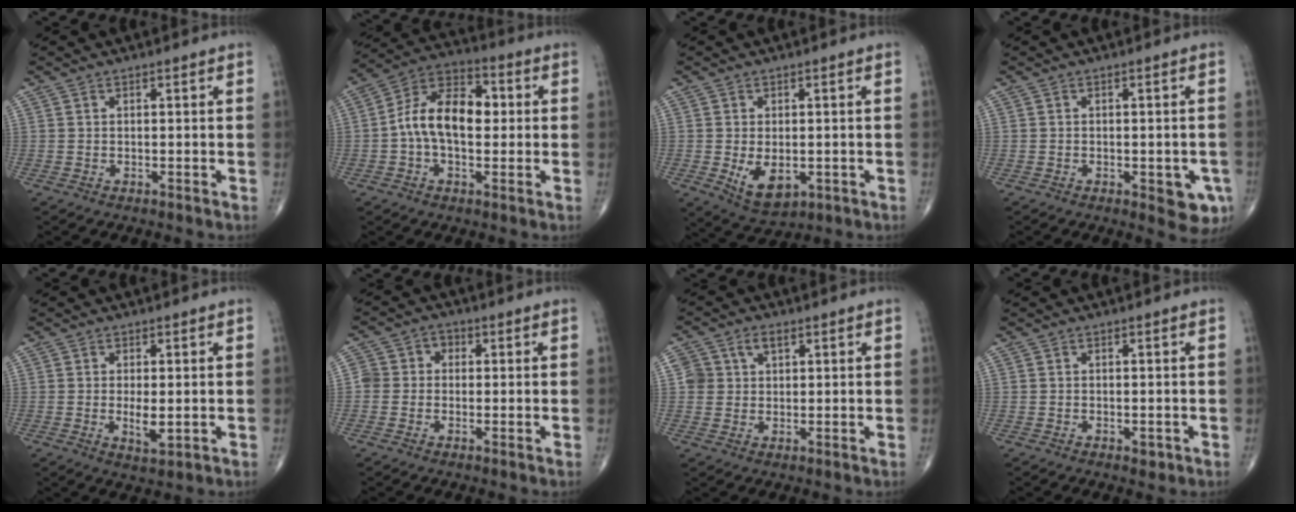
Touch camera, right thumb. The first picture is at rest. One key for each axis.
{"total": 13.1, "fx": 0.2, "fy": 7.9, "fz": 10.5, "tx": -0.171, "ty": 0.034, "tz": -0.008}
{"total": 7.0, "fx": -1.4, "fy": 4.2, "fz": 5.4, "tx": -0.077, "ty": -0.013, "tz": -0.009}
{"total": 5.9, "fx": -2.0, "fy": 2.6, "fz": 4.9, "tx": -0.039, "ty": 0.000, "tz": -0.019}
{"total": 3.8, "fx": -0.3, "fy": 1.5, "fz": 3.5, "tx": -0.060, "ty": -0.010, "tz": -0.002}
{"total": 4.5, "fx": -0.2, "fy": 4.1, "fz": 1.7, "tx": -0.009, "ty": 0.022, "tz": -0.010}
{"total": 4.4, "fx": 1.8, "fy": 3.4, "fz": 2.2, "tx": -0.023, "ty": -0.001, "tz": 0.034}
{"total": 1.3, "fx": -0.5, "fy": 0.7, "fz": 0.9, "tx": -0.010, "ty": -0.001, "tz": -0.005}